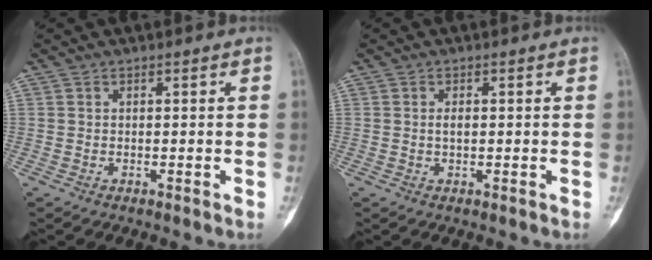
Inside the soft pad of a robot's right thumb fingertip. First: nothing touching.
{"total": 1.3, "force": [0.1, 0.7, 1.1], "torque": [-0.022, 0.000, 0.002]}